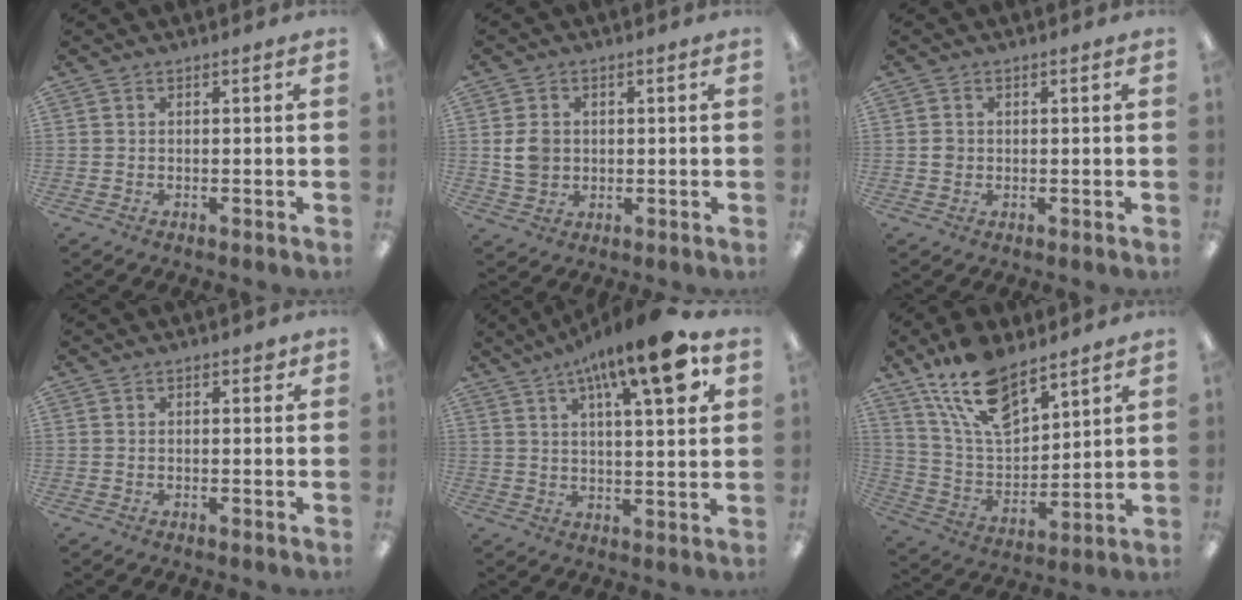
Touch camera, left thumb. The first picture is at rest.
{"total": 5.6, "force": [0.5, 4.8, 2.8], "torque": [-0.049, 0.003, 0.007]}
{"total": 1.6, "force": [0.1, 1.5, 0.5], "torque": [-0.002, 0.003, -0.002]}
{"total": 1.4, "force": [0.7, 0.8, 0.8], "torque": [-0.002, -0.003, 0.008]}
{"total": 16.5, "force": [8.8, 4.4, 13.2], "torque": [-0.201, -0.035, 0.133]}
{"total": 16.7, "force": [11.7, 7.5, 9.2], "torque": [-0.188, -0.053, 0.215]}